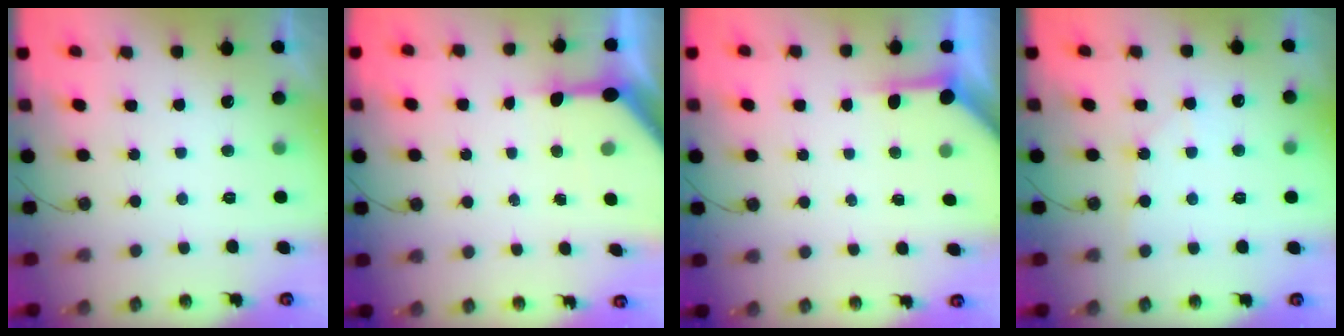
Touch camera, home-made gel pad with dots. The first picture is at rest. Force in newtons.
{"total": 7.6, "press": 7.5, "slide": 0.8}
{"total": 3.9, "press": 3.9, "slide": 0.4}
{"total": 5.2, "press": 5.2, "slide": 0.6}